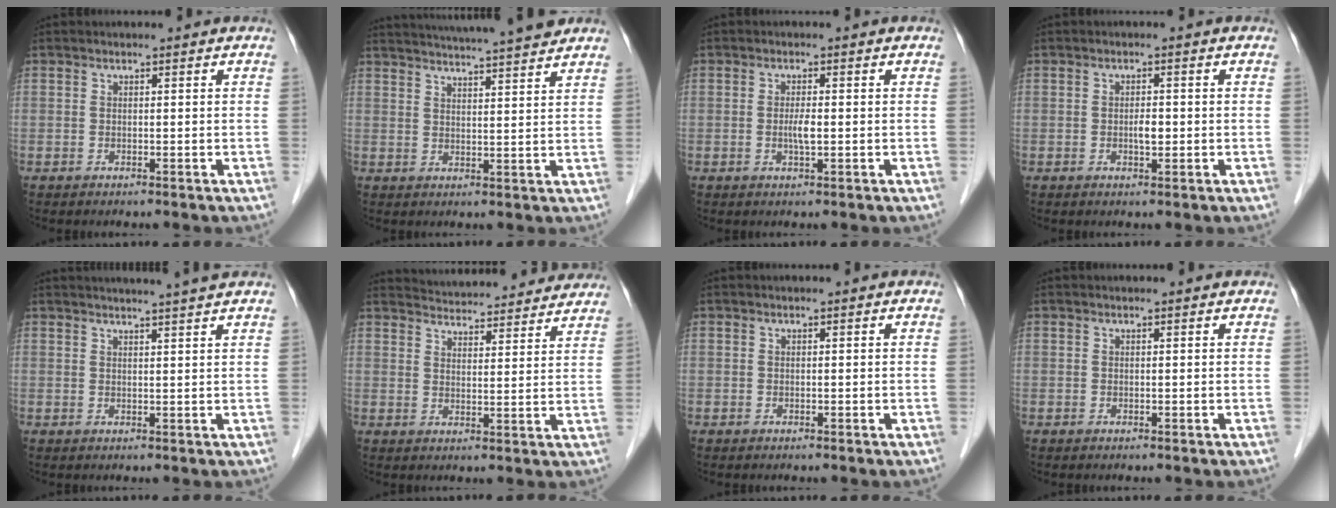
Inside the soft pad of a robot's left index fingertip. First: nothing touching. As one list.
[{"total": 15.3, "force": [13.9, 0.0, 6.4], "torque": [-0.110, 0.011, 0.188]}, {"total": 2.1, "force": [-0.3, 0.3, 2.1], "torque": [-0.043, -0.001, -0.004]}, {"total": 1.8, "force": [-0.3, 0.7, 1.6], "torque": [-0.029, 0.001, -0.004]}, {"total": 6.6, "force": [5.9, -1.1, 2.8], "torque": [-0.035, 0.012, 0.067]}, {"total": 17.6, "force": [16.8, 2.6, 4.4], "torque": [-0.057, 0.011, 0.213]}, {"total": 0.0}, {"total": 0.5, "force": [0.5, 0.1, 0.1], "torque": [-0.001, 0.002, 0.005]}]